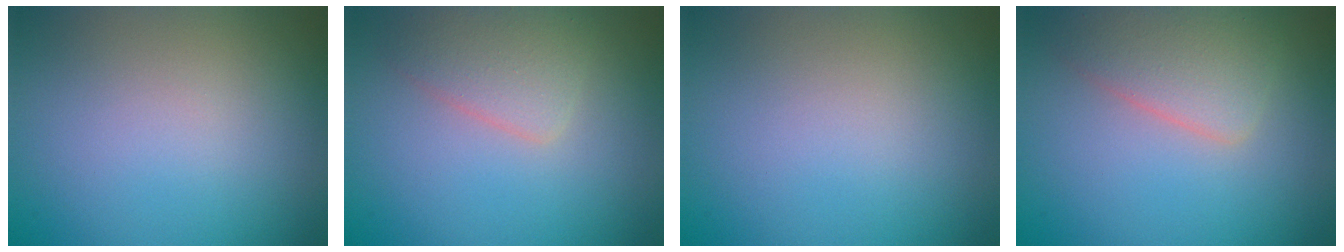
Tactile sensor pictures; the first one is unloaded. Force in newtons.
{"total": 2.8, "press": 2.8, "slide": 0.2}
{"total": 0.0}
{"total": 4.0, "press": 4.0, "slide": 0.1}